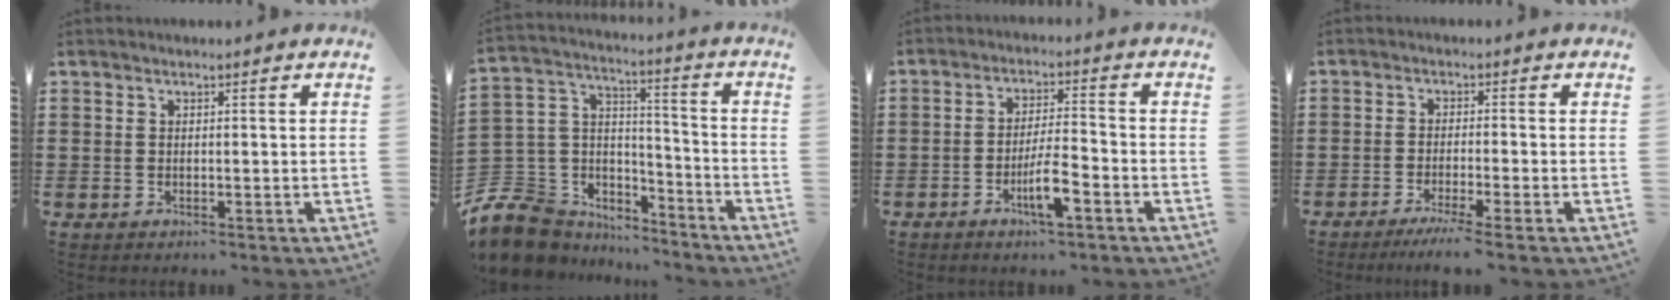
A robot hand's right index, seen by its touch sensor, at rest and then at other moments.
{"total": 8.9, "force": [-6.5, 5.9, 1.4], "torque": [-0.085, -0.004, -0.131]}
{"total": 5.4, "force": [-2.8, 1.1, 4.5], "torque": [-0.095, -0.005, -0.056]}
{"total": 3.1, "force": [-2.3, -0.5, 1.9], "torque": [-0.039, -0.010, -0.044]}